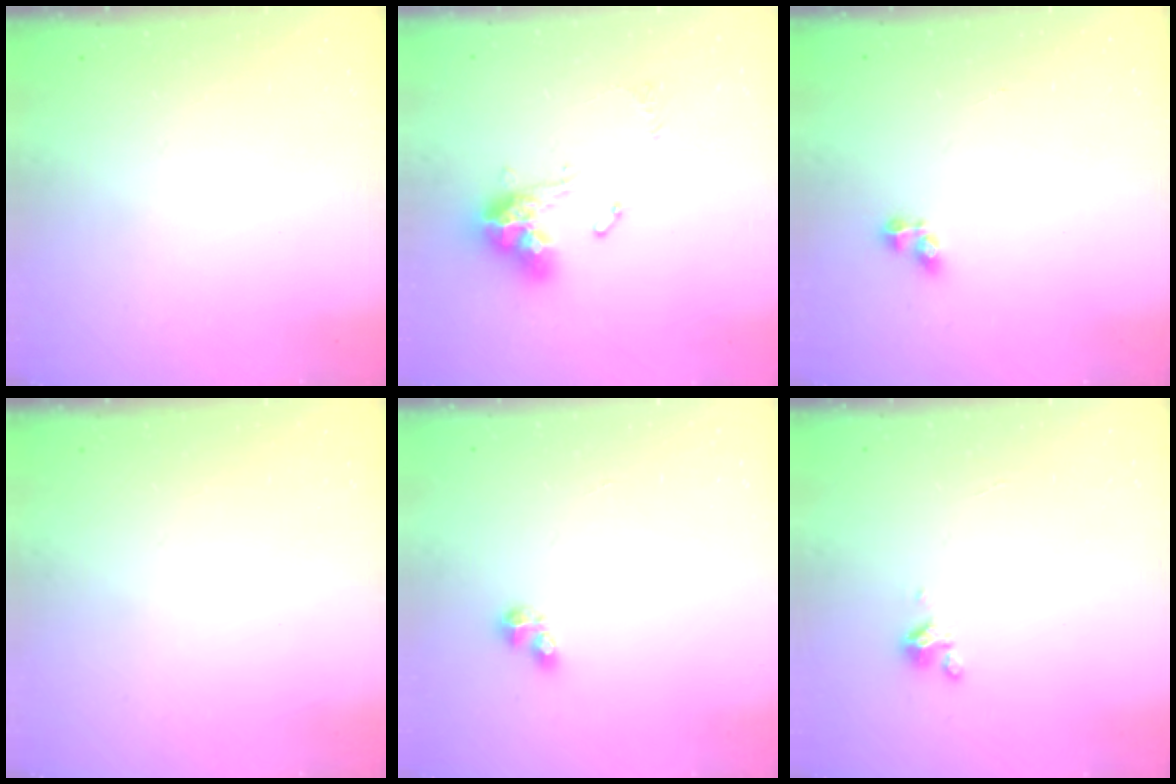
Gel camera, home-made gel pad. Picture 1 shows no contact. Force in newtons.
{"total": 11.9, "press": 11.8, "slide": 1.2}
{"total": 2.7, "press": 2.5, "slide": 1.1}
{"total": 0.0}
{"total": 3.5, "press": 3.5, "slide": 0.4}
{"total": 2.4, "press": 2.4, "slide": 0.2}